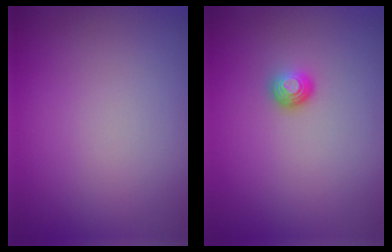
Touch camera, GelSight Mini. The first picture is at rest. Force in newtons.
{"total": 1.5, "press": 1.0, "slide": 1.1}